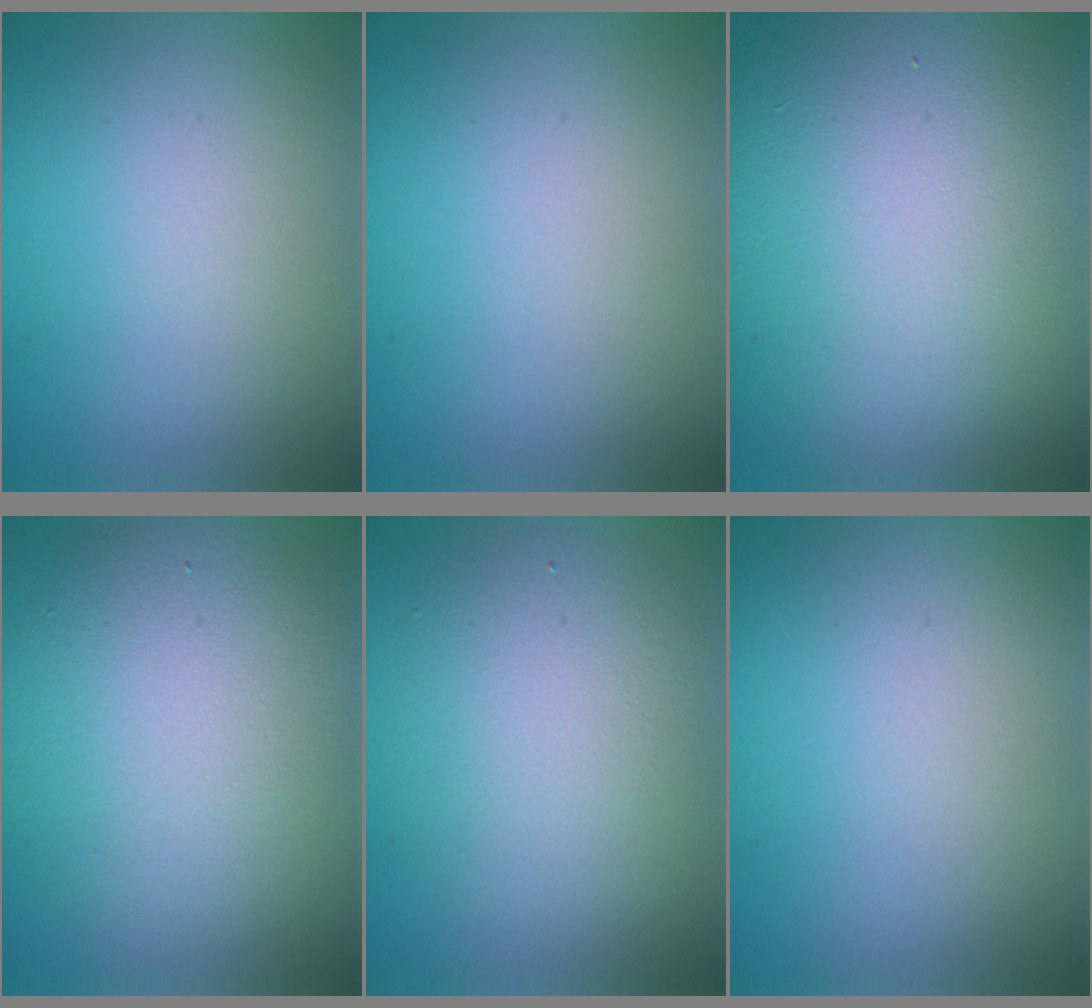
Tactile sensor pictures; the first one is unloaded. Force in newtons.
{"total": 0.0}
{"total": 16.6, "press": 16.6, "slide": 0.7}
{"total": 8.8, "press": 8.7, "slide": 0.5}
{"total": 5.5, "press": 5.5, "slide": 0.4}
{"total": 0.0}